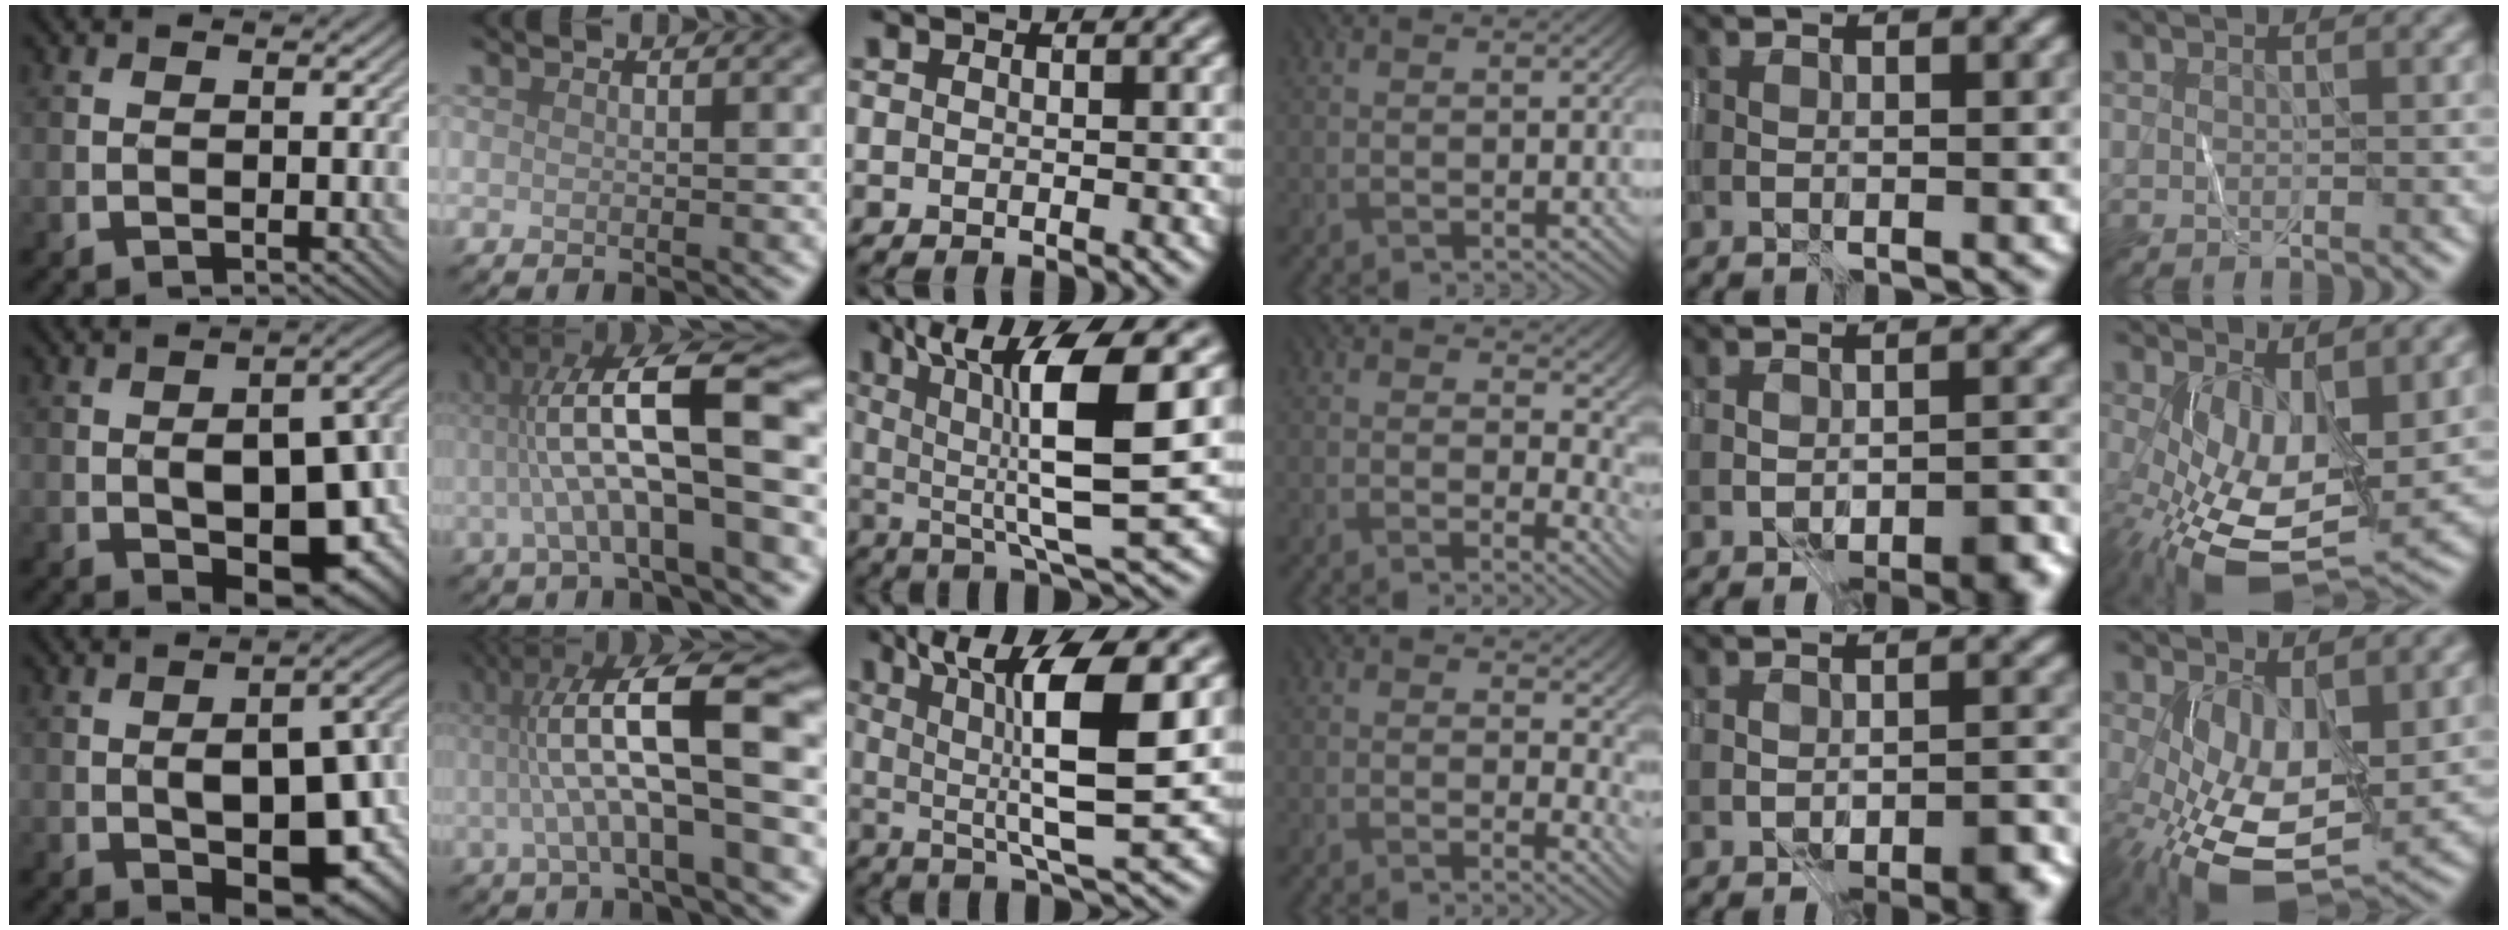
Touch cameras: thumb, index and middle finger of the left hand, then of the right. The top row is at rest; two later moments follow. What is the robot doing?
{"motion": "wrap", "object": "ribbon"}